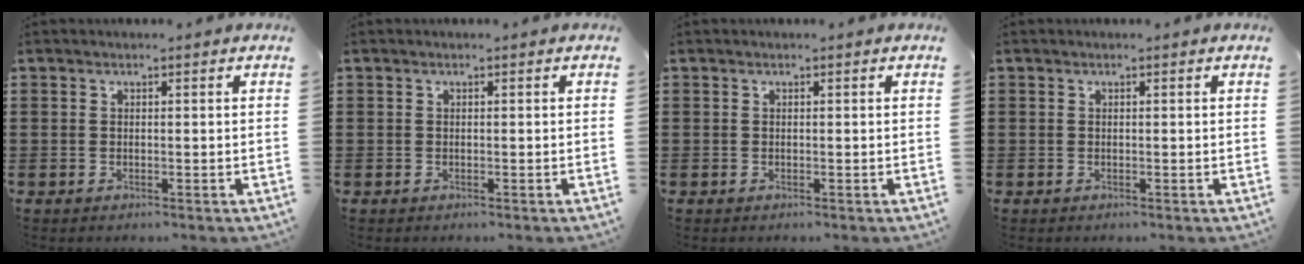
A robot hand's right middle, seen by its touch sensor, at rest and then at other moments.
{"total": 0.0}
{"total": 0.0}
{"total": 0.0}